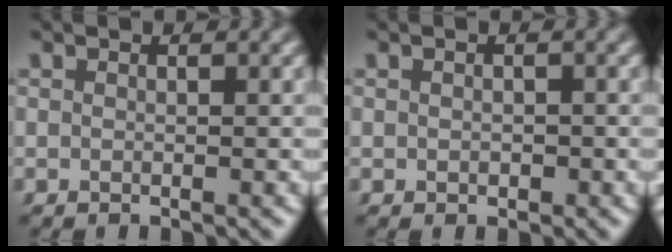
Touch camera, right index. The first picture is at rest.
{"total": 0.9, "force": [-0.3, 0.7, 0.3], "torque": [-0.011, -0.008, 0.000]}